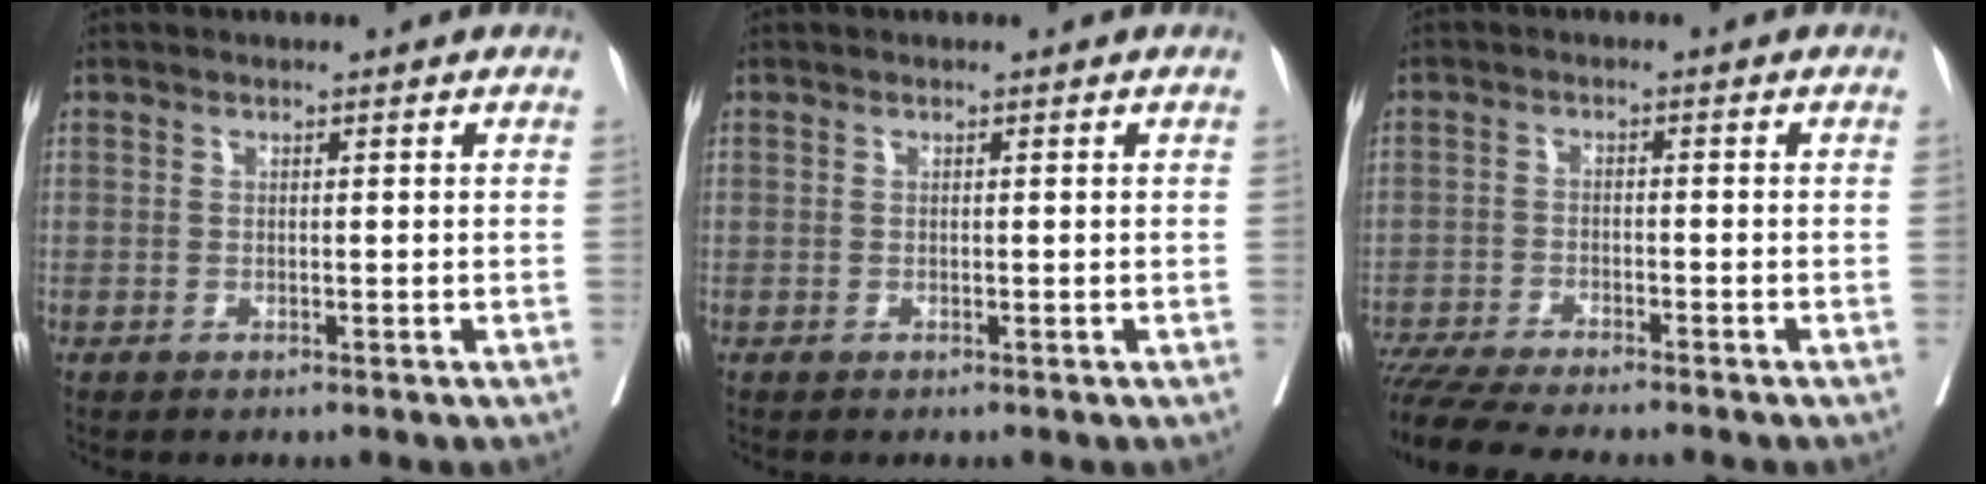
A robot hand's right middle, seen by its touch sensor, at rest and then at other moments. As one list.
[{"total": 0.0}, {"total": 11.4, "force": [-10.1, 0.9, 5.2], "torque": [-0.074, -0.017, -0.159]}]